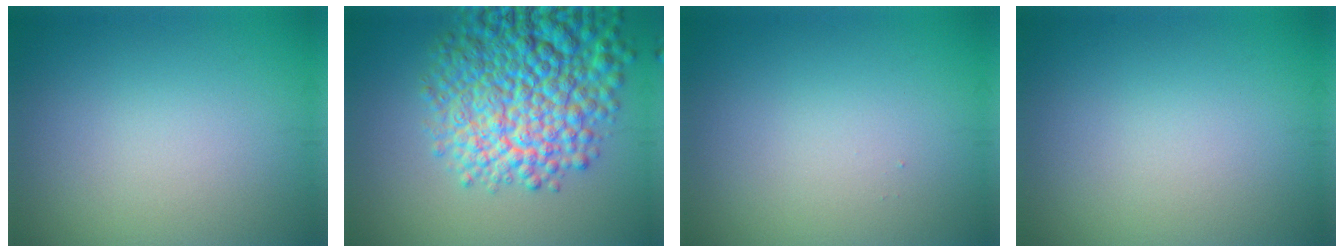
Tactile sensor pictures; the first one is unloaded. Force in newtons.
{"total": 11.7, "press": 11.7, "slide": 0.6}
{"total": 0.0}
{"total": 0.0}